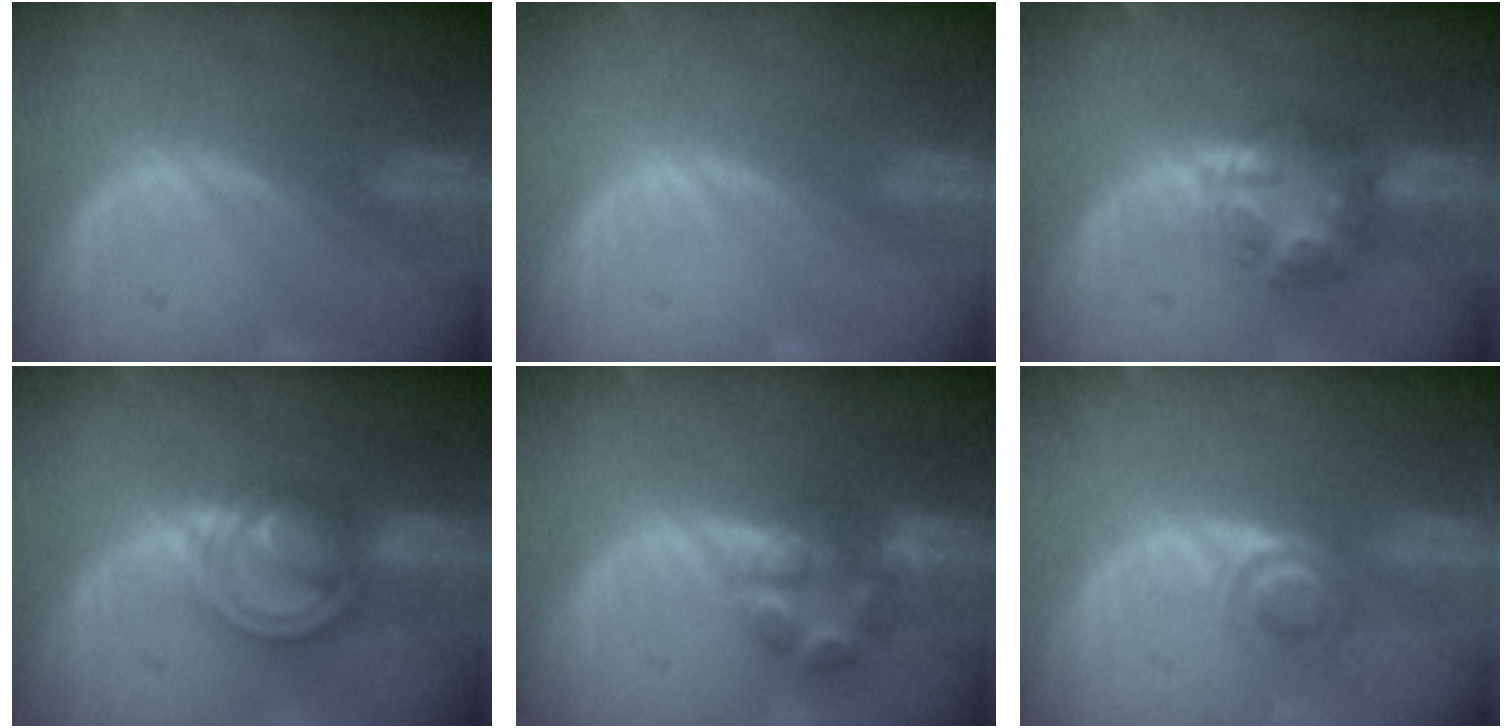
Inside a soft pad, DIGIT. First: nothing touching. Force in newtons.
{"total": 0.0}
{"total": 7.5, "press": 6.5, "slide": 3.7}
{"total": 8.1, "press": 6.9, "slide": 4.3}
{"total": 6.9, "press": 6.0, "slide": 3.3}
{"total": 3.5, "press": 3.4, "slide": 0.9}